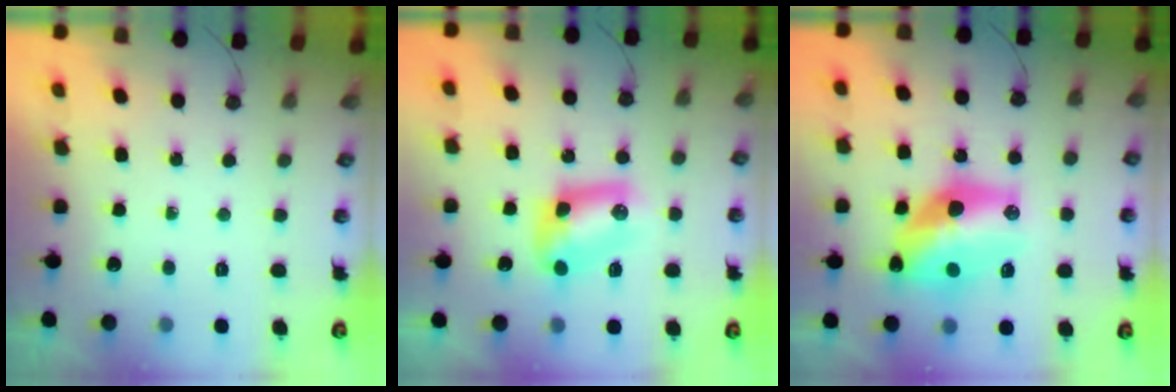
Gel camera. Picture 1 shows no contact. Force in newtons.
{"total": 9.4, "press": 9.2, "slide": 1.6}
{"total": 15.4, "press": 15.3, "slide": 1.5}